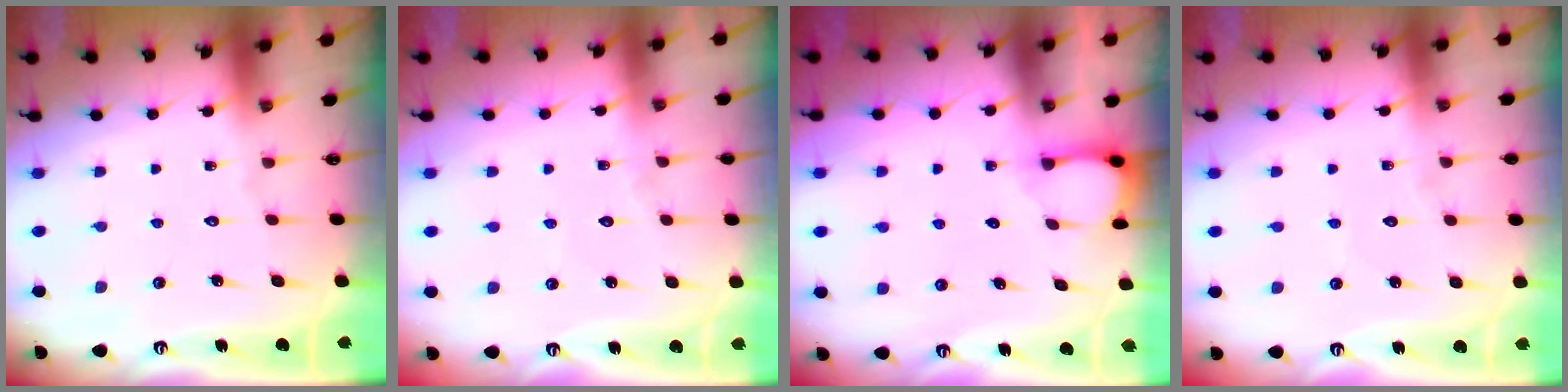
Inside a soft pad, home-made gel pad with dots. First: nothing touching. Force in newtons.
{"total": 3.2, "press": 3.2, "slide": 0.4}
{"total": 2.3, "press": 2.3, "slide": 0.3}
{"total": 2.6, "press": 2.6, "slide": 0.3}